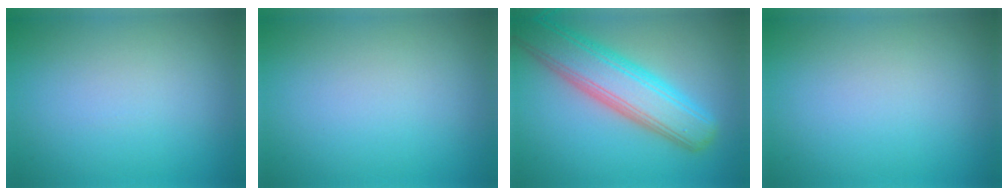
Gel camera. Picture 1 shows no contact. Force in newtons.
{"total": 0.0}
{"total": 7.8, "press": 7.8, "slide": 0.4}
{"total": 0.0}